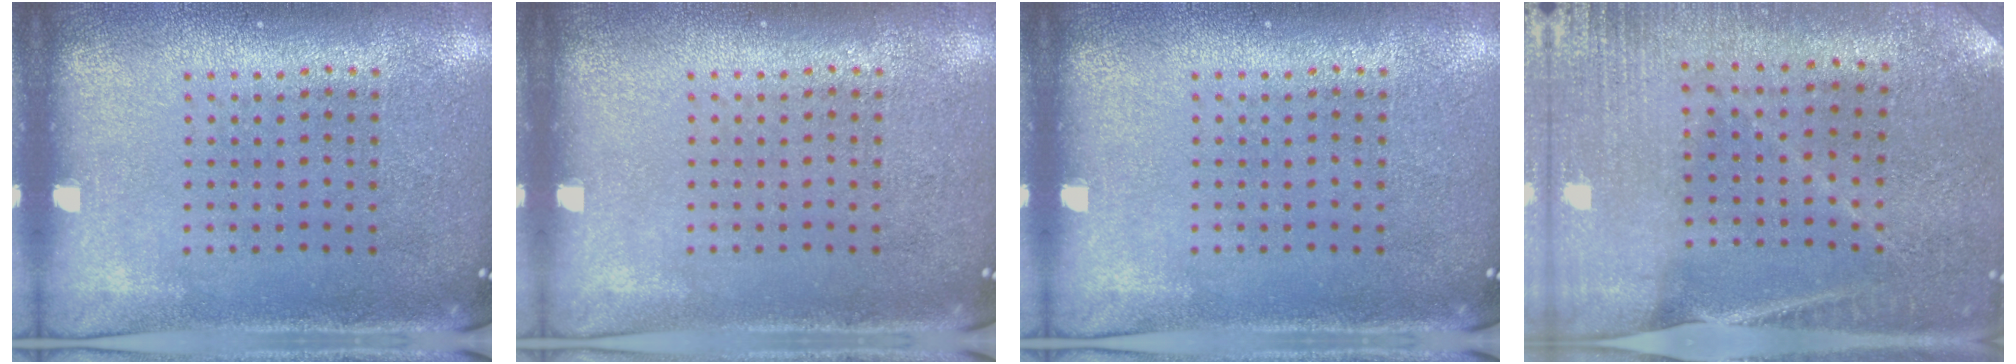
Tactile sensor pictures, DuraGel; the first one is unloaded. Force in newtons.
{"total": 0.0}
{"total": 0.0}
{"total": 0.8, "press": 0.8, "slide": 0.1}